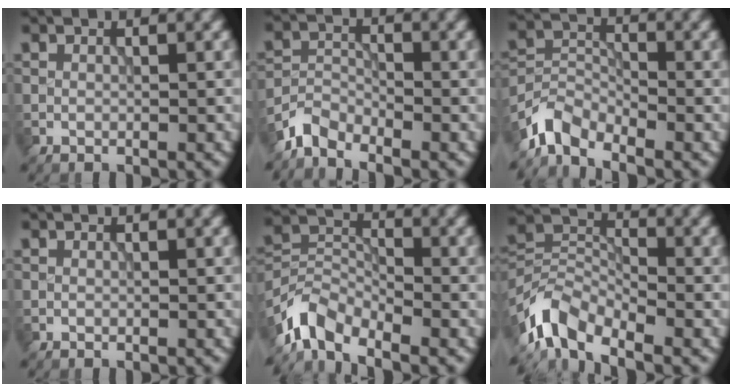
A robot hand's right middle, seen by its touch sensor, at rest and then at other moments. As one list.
[{"total": 2.9, "force": [-2.7, 0.9, 0.6], "torque": [-0.011, 0.002, -0.067]}, {"total": 4.3, "force": [-3.7, 1.7, 1.4], "torque": [-0.024, -0.003, -0.086]}, {"total": 0.0}, {"total": 5.4, "force": [-4.2, 2.4, 2.4], "torque": [-0.044, -0.002, -0.095]}, {"total": 6.8, "force": [-4.6, 3.2, 3.8], "torque": [-0.066, 0.002, -0.107]}]